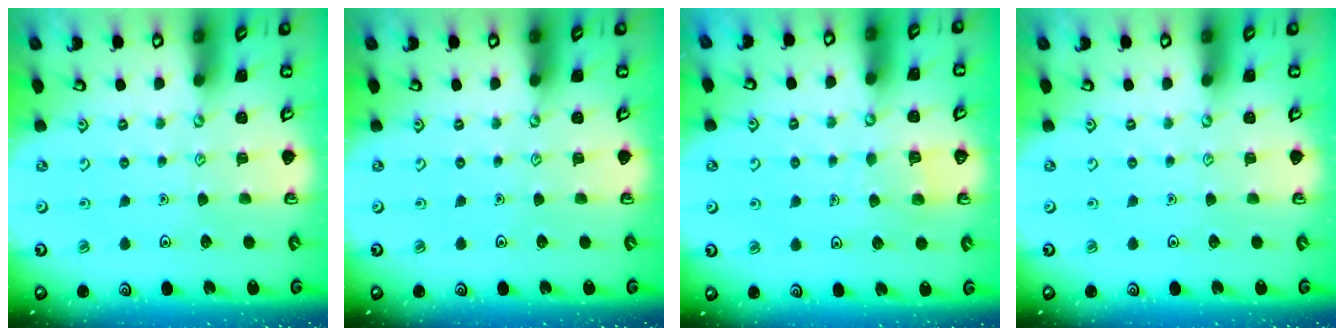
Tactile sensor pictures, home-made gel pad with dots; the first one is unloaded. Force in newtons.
{"total": 0.0}
{"total": 4.7, "press": 4.7, "slide": 0.4}
{"total": 0.0}